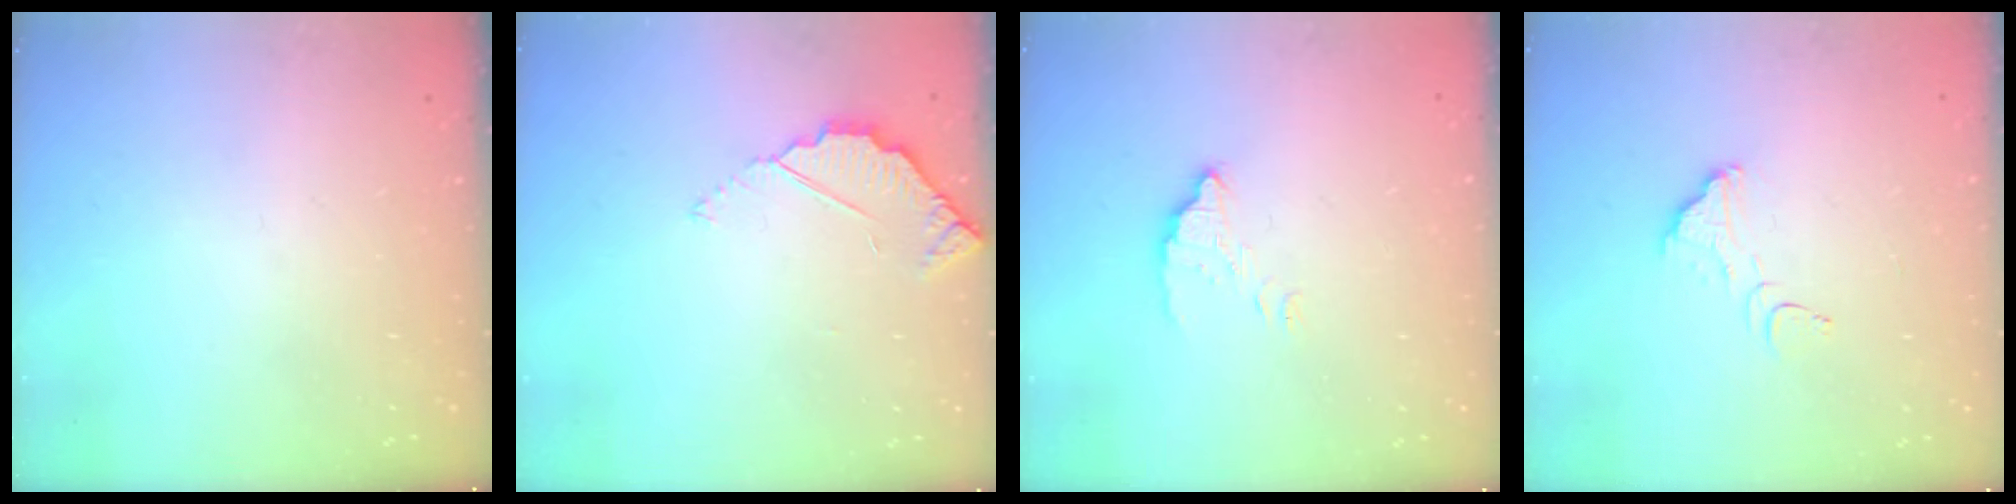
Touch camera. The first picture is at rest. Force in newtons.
{"total": 3.0, "press": 3.0, "slide": 0.3}
{"total": 3.5, "press": 3.5, "slide": 0.1}
{"total": 2.6, "press": 2.6, "slide": 0.2}